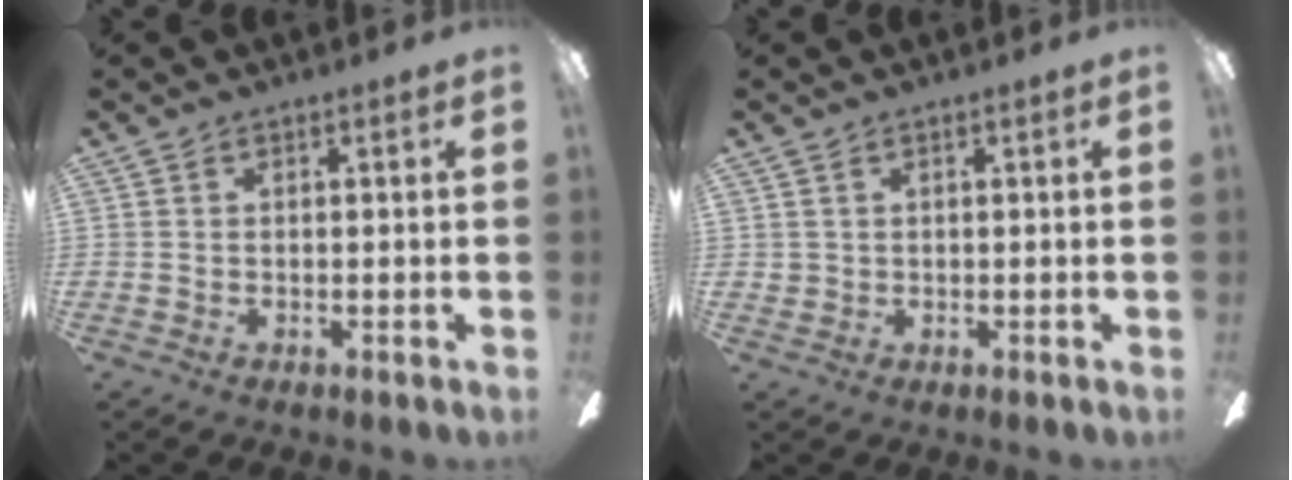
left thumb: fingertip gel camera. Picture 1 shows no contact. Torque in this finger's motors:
{"motor_torque": [0.06, 0.02, 0.33, -0.37, -0.02]}